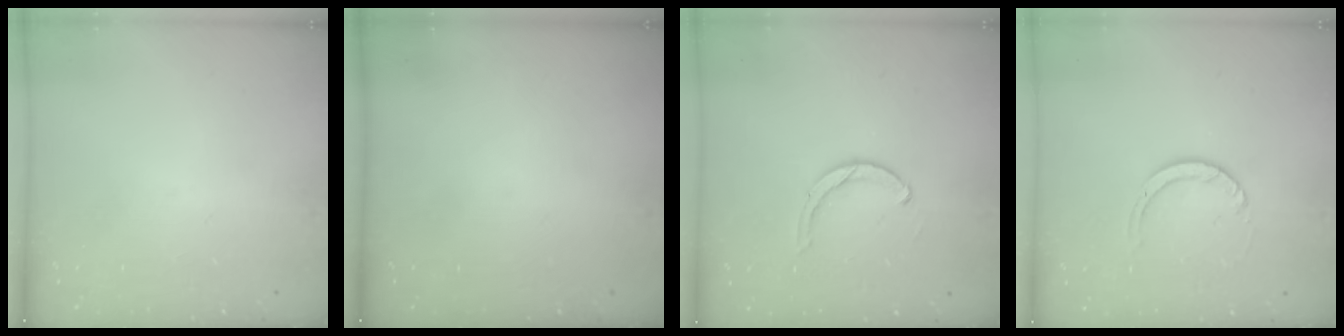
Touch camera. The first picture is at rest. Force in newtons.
{"total": 0.0}
{"total": 3.0, "press": 2.9, "slide": 0.5}
{"total": 3.6, "press": 3.6, "slide": 0.3}